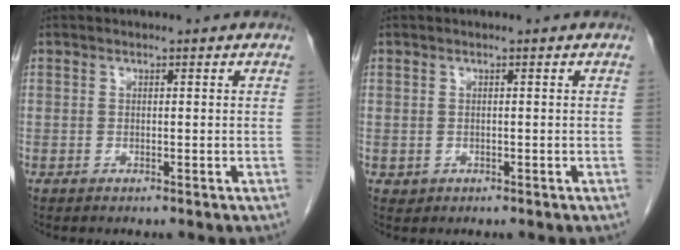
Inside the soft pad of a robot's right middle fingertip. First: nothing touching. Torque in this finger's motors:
{"motor_torque": [-0.10, -0.04, 0.01, 0.01]}